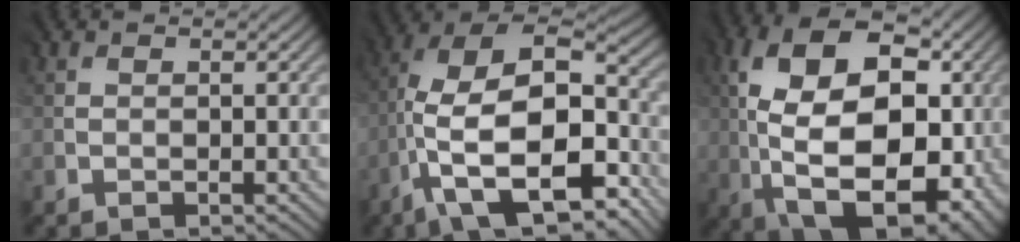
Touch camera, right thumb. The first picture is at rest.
{"total": 16.8, "force": [-6.4, 8.0, 13.3], "torque": [-0.223, -0.007, -0.098]}
{"total": 18.3, "force": [-0.6, 10.3, 15.1], "torque": [-0.245, 0.021, -0.014]}